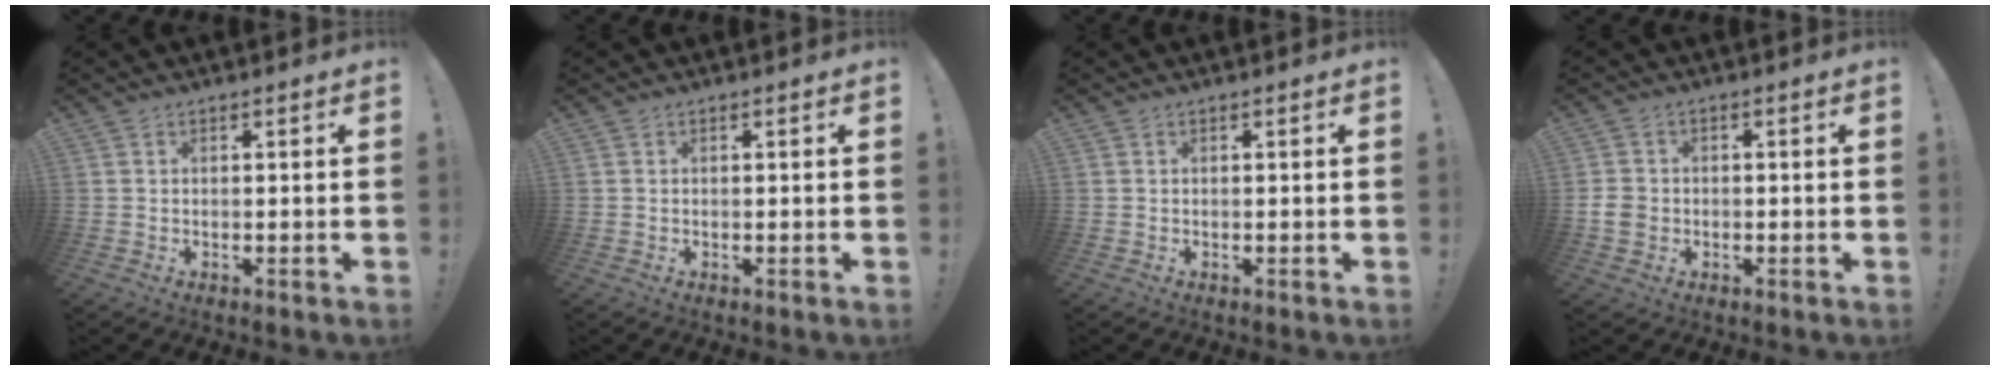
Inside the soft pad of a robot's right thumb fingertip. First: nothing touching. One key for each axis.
{"total": 0.0}
{"total": 0.0}
{"total": 4.2, "fx": -1.3, "fy": 3.4, "fz": 2.1, "tx": -0.046, "ty": 0.008, "tz": -0.022}